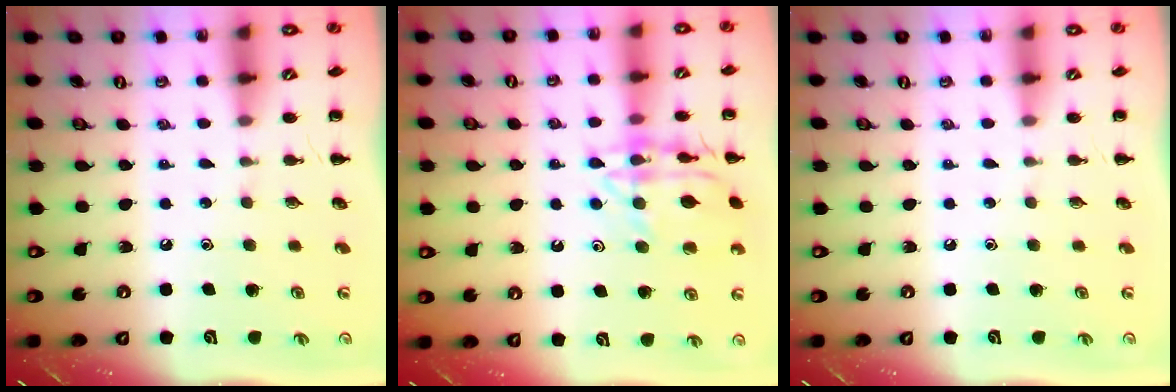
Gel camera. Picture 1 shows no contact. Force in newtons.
{"total": 15.4, "press": 15.3, "slide": 0.3}
{"total": 0.0}